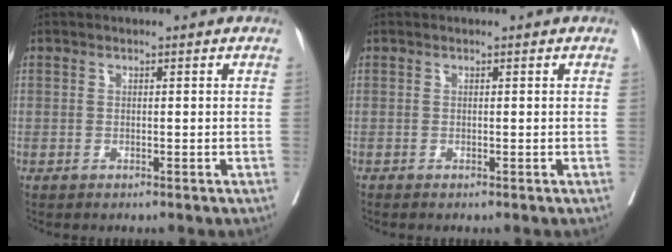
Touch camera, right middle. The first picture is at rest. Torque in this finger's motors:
{"motor_torque": [0.34, -0.28, 0.04, 0.01]}